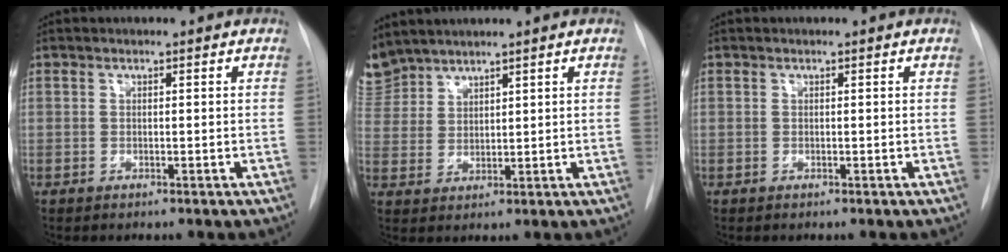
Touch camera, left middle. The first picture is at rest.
{"total": 5.9, "force": [5.7, 1.7, 0.2], "torque": [-0.014, 0.010, 0.126]}
{"total": 0.0}